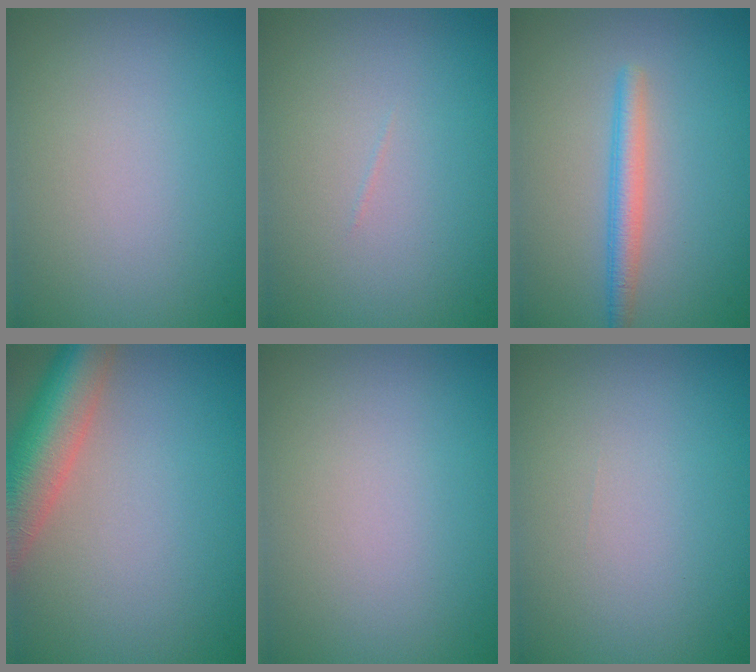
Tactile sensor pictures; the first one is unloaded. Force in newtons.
{"total": 0.0}
{"total": 2.4, "press": 2.4, "slide": 0.1}
{"total": 7.7, "press": 7.7, "slide": 0.5}
{"total": 0.0}
{"total": 0.0}